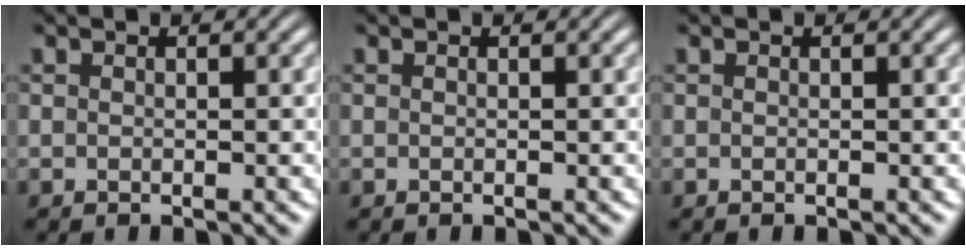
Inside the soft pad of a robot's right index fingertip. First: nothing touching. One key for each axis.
{"total": 0.0}
{"total": 0.0}